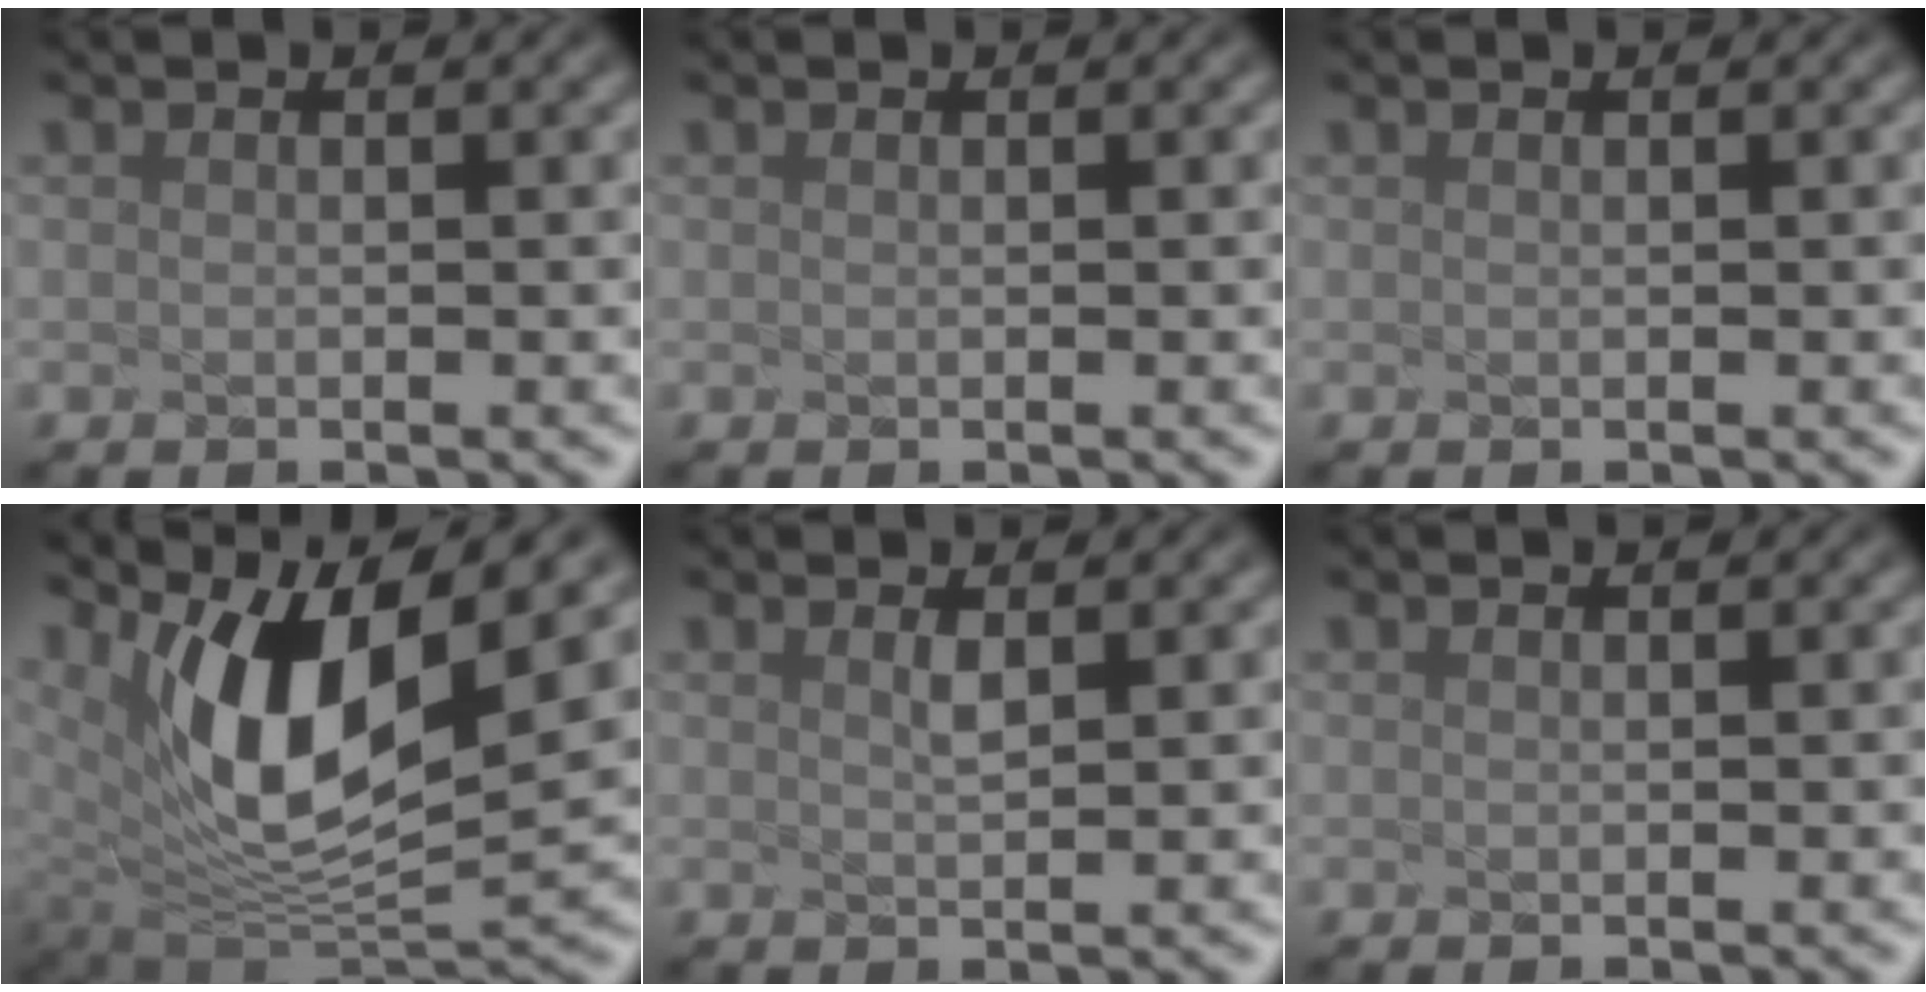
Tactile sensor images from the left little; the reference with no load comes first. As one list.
[{"total": 0.0}, {"total": 0.0}, {"total": 8.0, "force": [2.6, 3.0, 7.0], "torque": [-0.161, -0.026, 0.099]}, {"total": 1.3, "force": [-0.8, -1.0, -0.3], "torque": [-0.023, -0.012, 0.026]}, {"total": 0.0}]